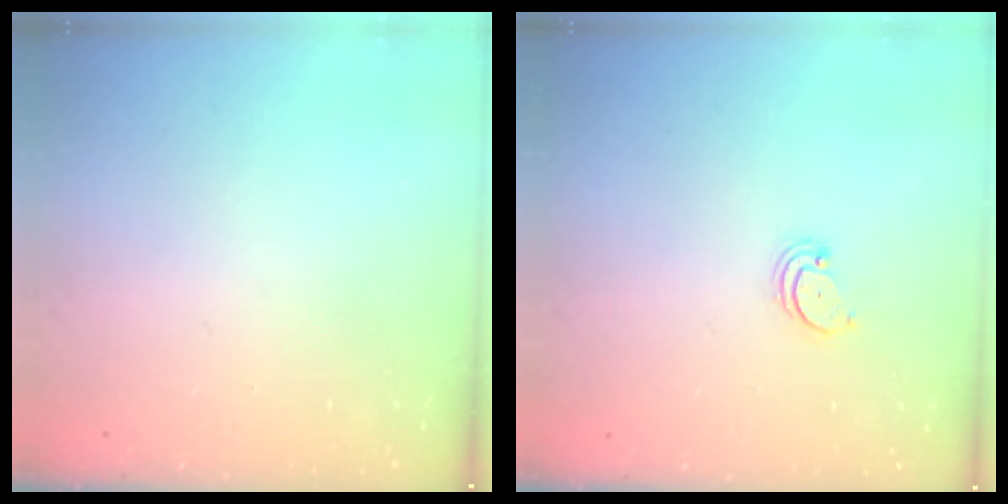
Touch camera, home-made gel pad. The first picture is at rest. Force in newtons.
{"total": 2.2, "press": 2.2, "slide": 0.2}